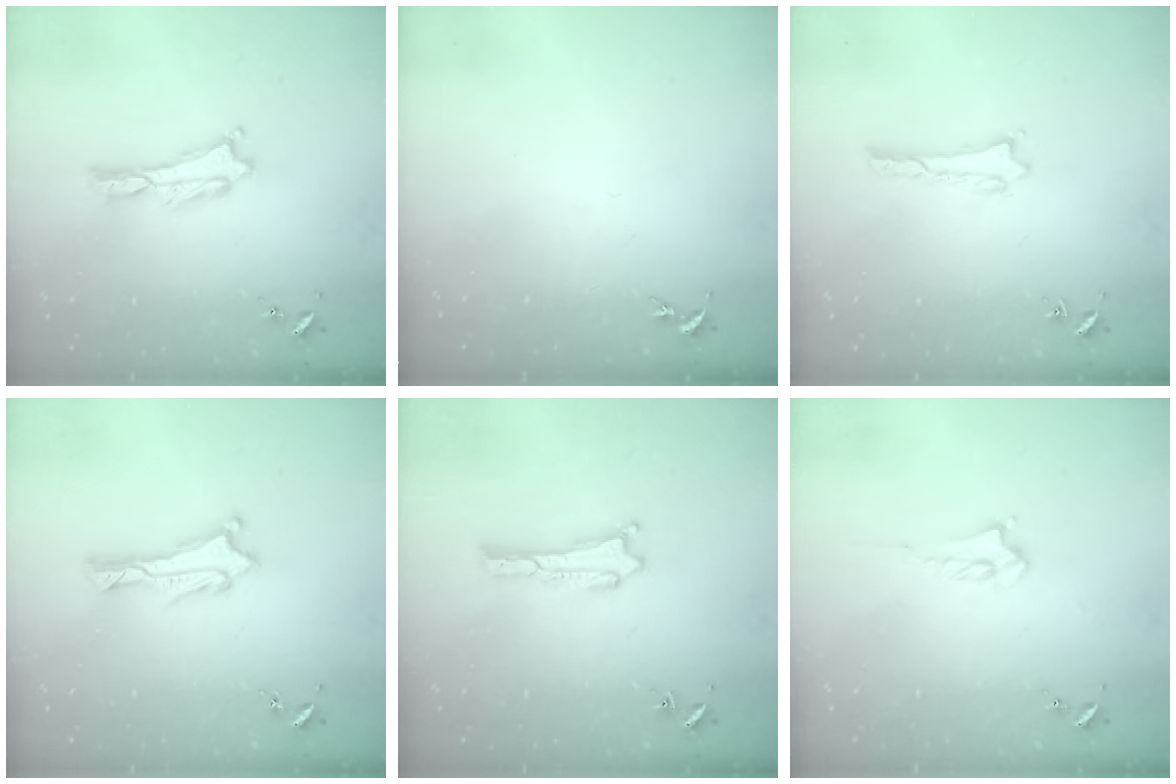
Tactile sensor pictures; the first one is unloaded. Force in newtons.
{"total": 0.0}
{"total": 0.0}
{"total": 0.9, "press": 0.8, "slide": 0.1}
{"total": 0.0}
{"total": 2.0, "press": 1.9, "slide": 0.3}